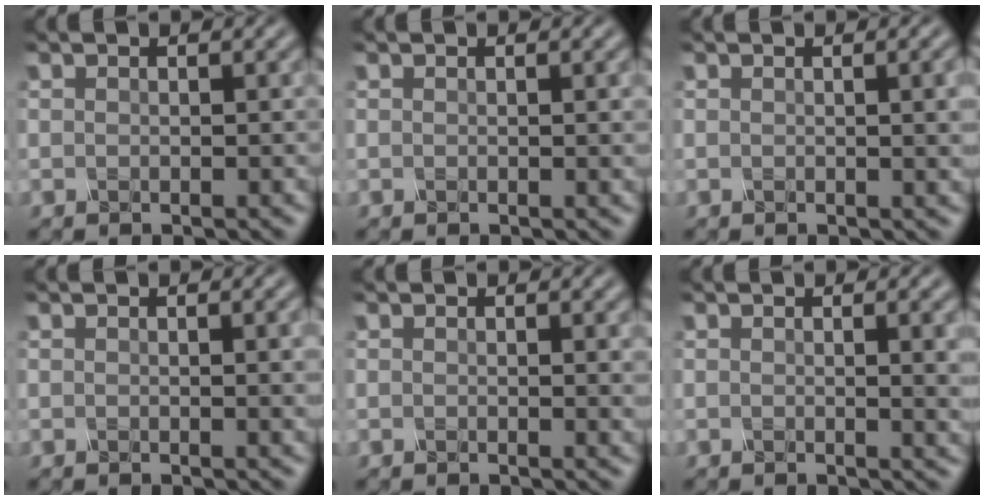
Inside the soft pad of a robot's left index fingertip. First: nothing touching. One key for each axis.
{"total": 0.9, "fx": 0.1, "fy": 0.2, "fz": 0.9, "tx": -0.006, "ty": 0.001, "tz": -0.002}
{"total": 3.2, "fx": 0.3, "fy": 1.0, "fz": 3.0, "tx": -0.026, "ty": 0.006, "tz": 0.000}
{"total": 2.3, "fx": 0.2, "fy": 0.7, "fz": 2.2, "tx": -0.018, "ty": 0.003, "tz": -0.001}
{"total": 1.2, "fx": 0.2, "fy": 0.3, "fz": 1.2, "tx": -0.009, "ty": -0.001, "tz": 0.000}
{"total": 4.0, "fx": 0.5, "fy": 1.4, "fz": 3.8, "tx": -0.029, "ty": 0.004, "tz": 0.005}